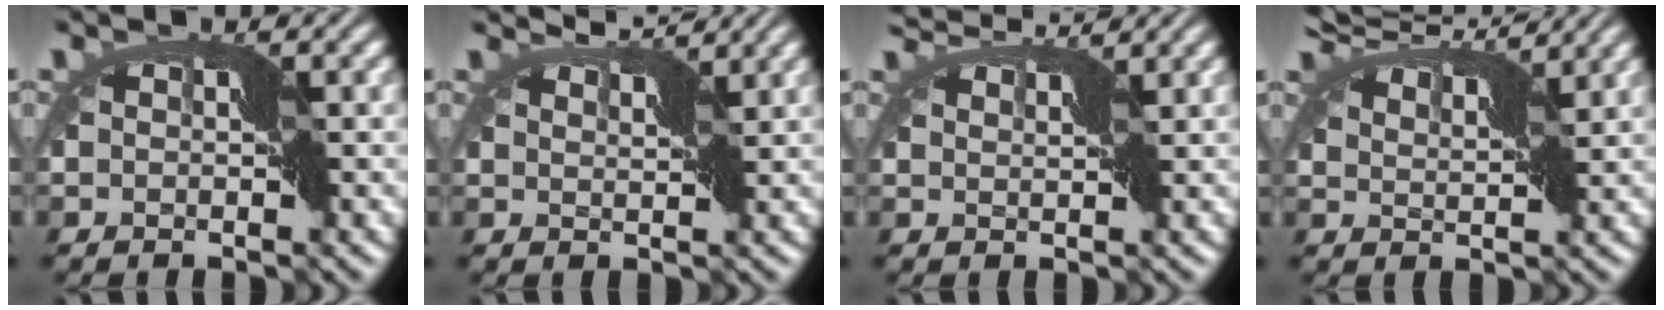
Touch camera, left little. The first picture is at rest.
{"total": 2.6, "force": [2.5, 0.2, 0.5], "torque": [-0.017, 0.006, 0.042]}
{"total": 3.8, "force": [3.6, 0.4, 1.2], "torque": [-0.037, 0.017, 0.048]}
{"total": 7.7, "force": [6.8, 1.4, 3.3], "torque": [-0.079, 0.021, 0.090]}